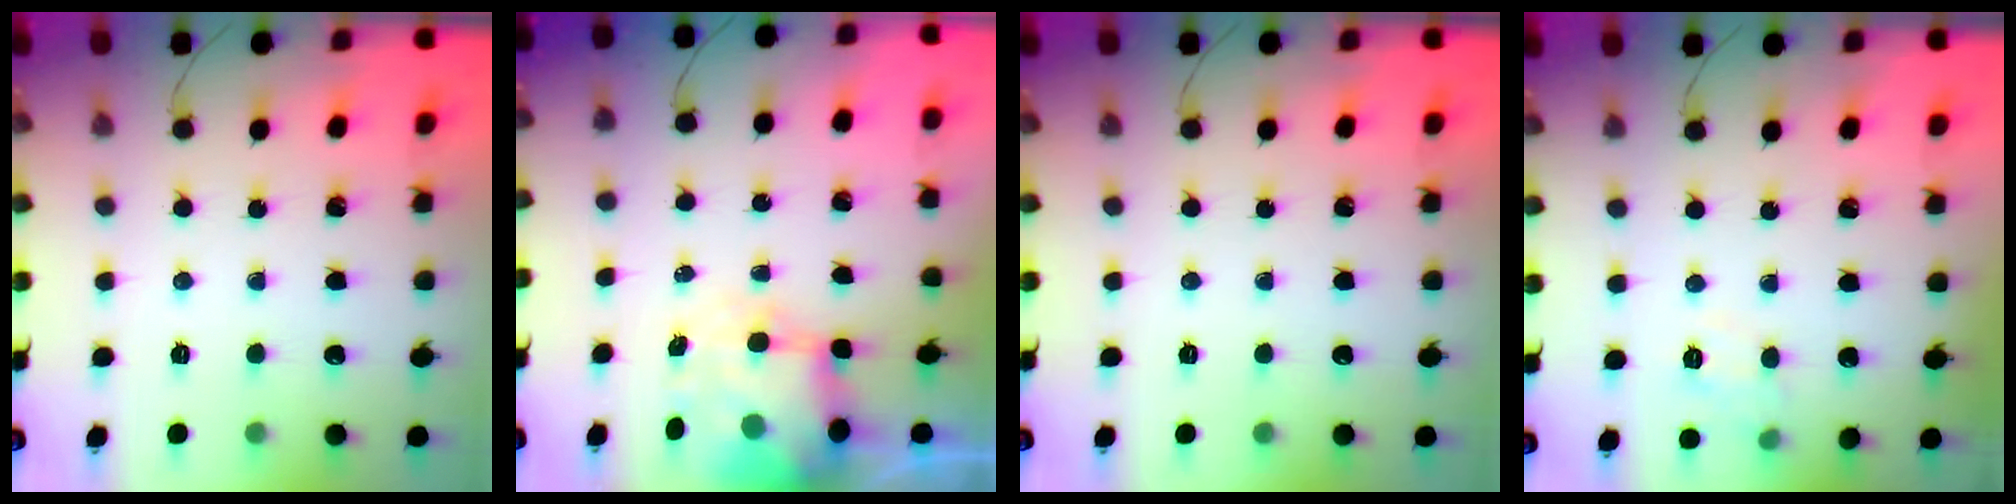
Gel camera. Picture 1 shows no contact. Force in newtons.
{"total": 8.1, "press": 8.0, "slide": 1.4}
{"total": 0.0}
{"total": 5.0, "press": 4.7, "slide": 1.6}